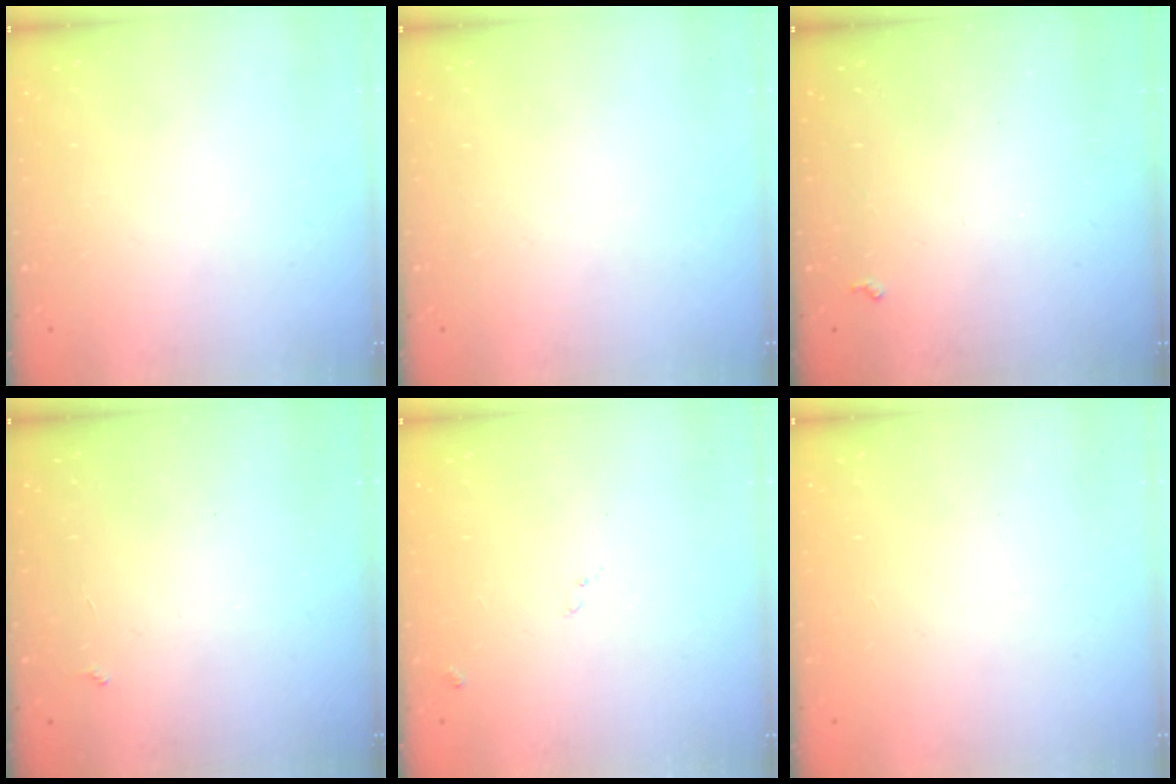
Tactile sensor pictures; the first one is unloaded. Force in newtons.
{"total": 0.0}
{"total": 3.9, "press": 3.8, "slide": 0.6}
{"total": 2.2, "press": 2.2, "slide": 0.4}
{"total": 8.6, "press": 8.5, "slide": 0.8}
{"total": 0.9, "press": 0.9, "slide": 0.1}